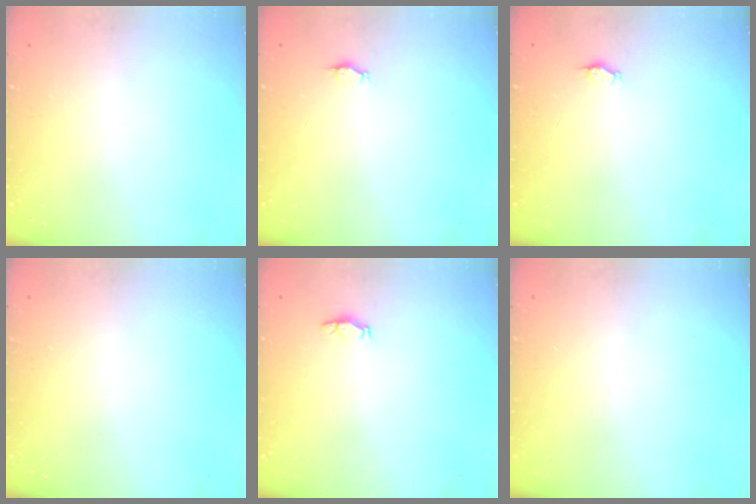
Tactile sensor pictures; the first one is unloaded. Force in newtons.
{"total": 1.8, "press": 1.8, "slide": 0.3}
{"total": 1.8, "press": 1.8, "slide": 0.3}
{"total": 0.0}
{"total": 3.2, "press": 2.9, "slide": 1.5}
{"total": 0.0}